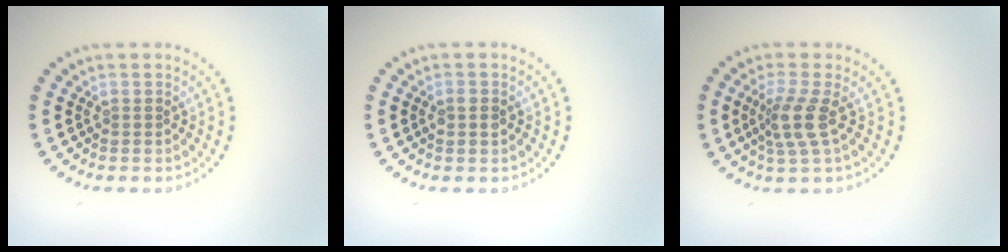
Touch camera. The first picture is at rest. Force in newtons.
{"total": 1.5, "press": 1.5, "slide": 0.1}
{"total": 2.9, "press": 2.2, "slide": 1.9}